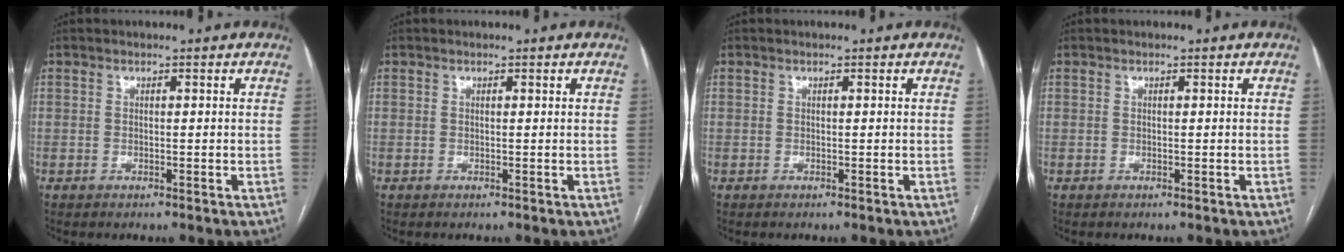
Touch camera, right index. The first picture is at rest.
{"total": 0.0}
{"total": 0.0}
{"total": 0.0}